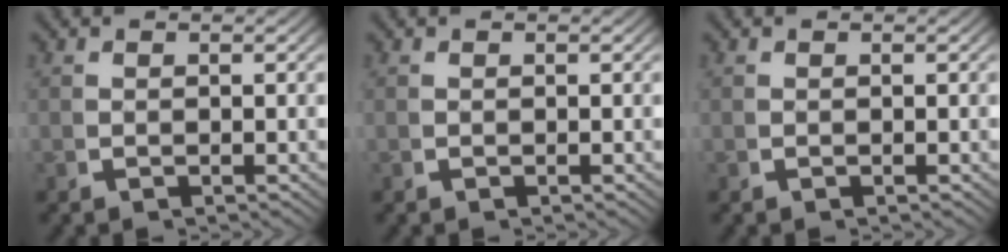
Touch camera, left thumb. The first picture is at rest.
{"total": 0.0}
{"total": 0.0}